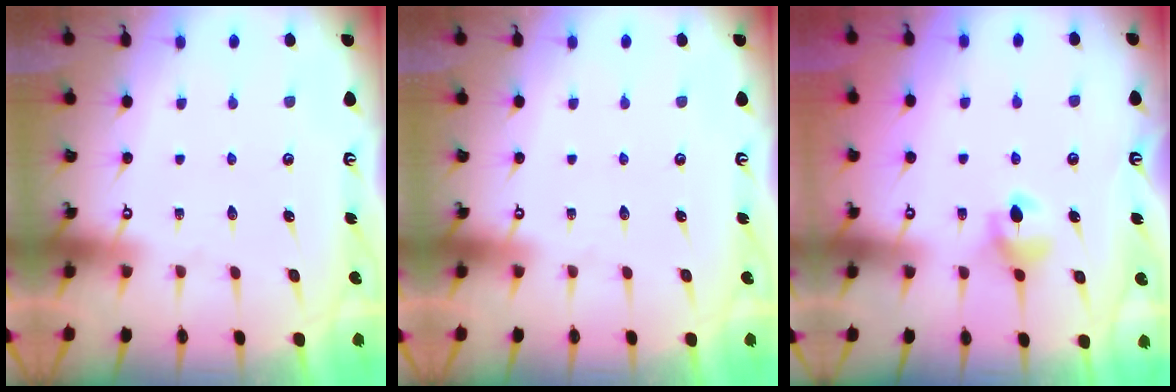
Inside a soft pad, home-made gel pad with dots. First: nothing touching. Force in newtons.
{"total": 0.0}
{"total": 5.9, "press": 5.9, "slide": 0.7}